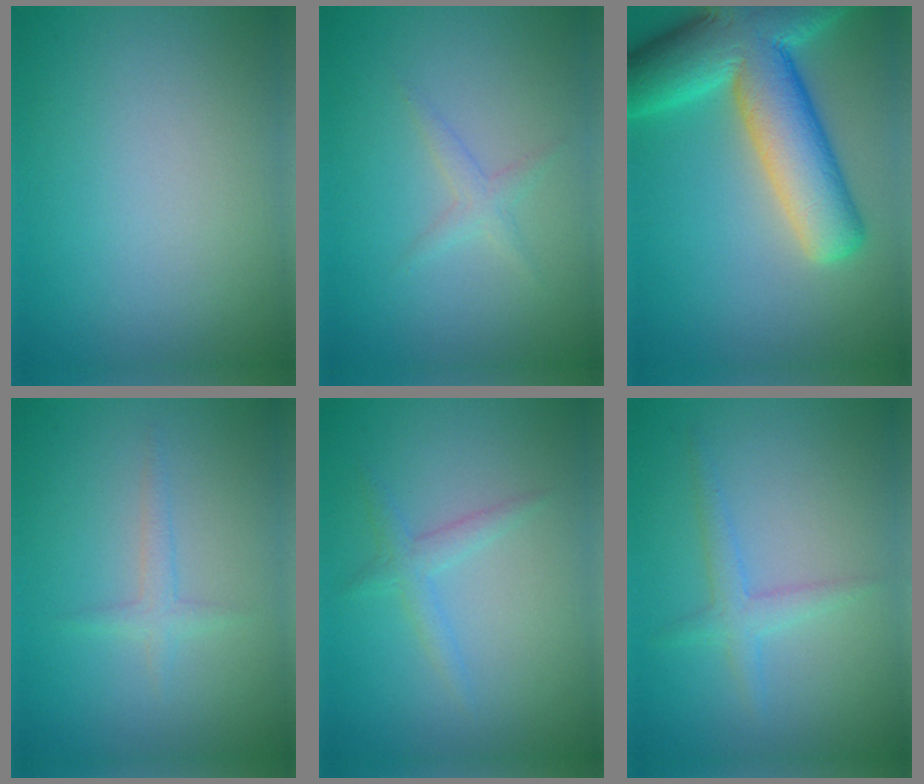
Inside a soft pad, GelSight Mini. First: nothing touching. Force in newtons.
{"total": 1.3, "press": 1.3, "slide": 0.1}
{"total": 12.0, "press": 12.0, "slide": 0.8}
{"total": 1.3, "press": 1.3, "slide": 0.1}
{"total": 1.7, "press": 1.7, "slide": 0.0}
{"total": 2.0, "press": 2.0, "slide": 0.0}